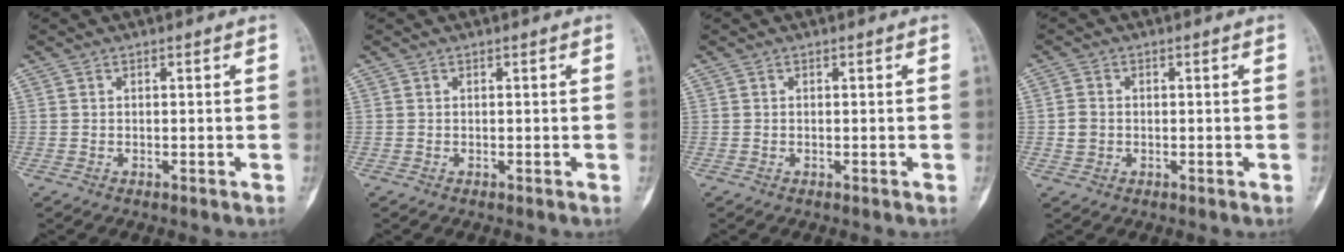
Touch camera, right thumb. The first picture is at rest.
{"total": 0.0}
{"total": 0.0}
{"total": 2.7, "force": [-0.2, 2.4, 1.4], "torque": [-0.023, 0.006, -0.004]}